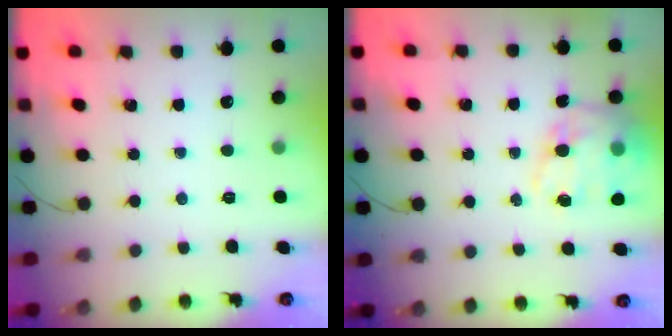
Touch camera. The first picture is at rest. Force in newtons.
{"total": 16.4, "press": 16.0, "slide": 3.7}